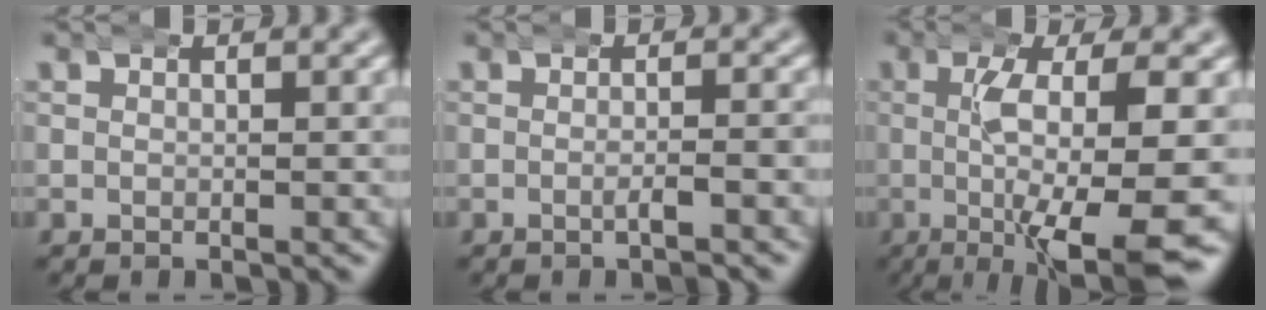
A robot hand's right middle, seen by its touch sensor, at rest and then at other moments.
{"total": 1.2, "force": [-0.6, -0.1, 1.1], "torque": [-0.008, 0.000, -0.020]}
{"total": 9.5, "force": [-2.5, 2.0, 8.9], "torque": [-0.134, -0.017, -0.032]}